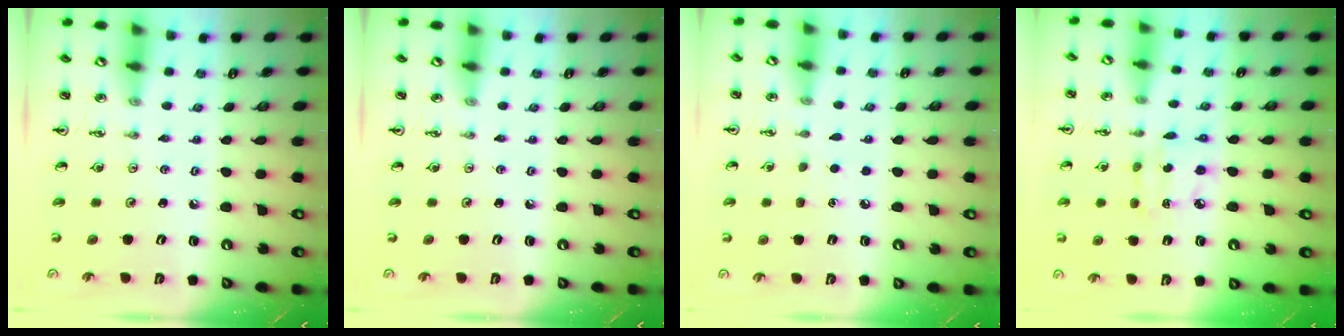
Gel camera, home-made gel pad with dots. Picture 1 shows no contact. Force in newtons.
{"total": 0.0}
{"total": 3.8, "press": 3.8, "slide": 0.3}
{"total": 5.8, "press": 5.8, "slide": 0.3}